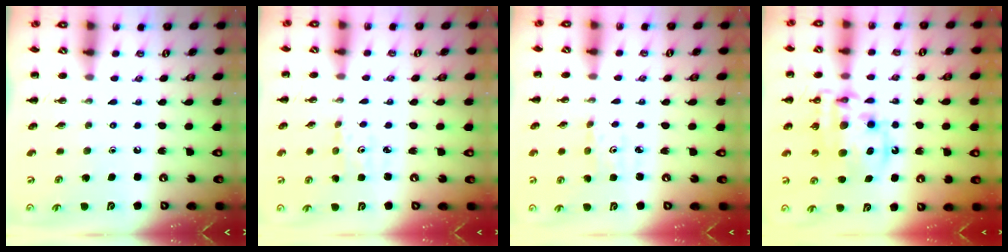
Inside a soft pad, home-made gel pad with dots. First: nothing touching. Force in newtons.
{"total": 2.8, "press": 2.7, "slide": 0.8}
{"total": 2.4, "press": 2.3, "slide": 0.8}
{"total": 14.7, "press": 14.3, "slide": 3.4}